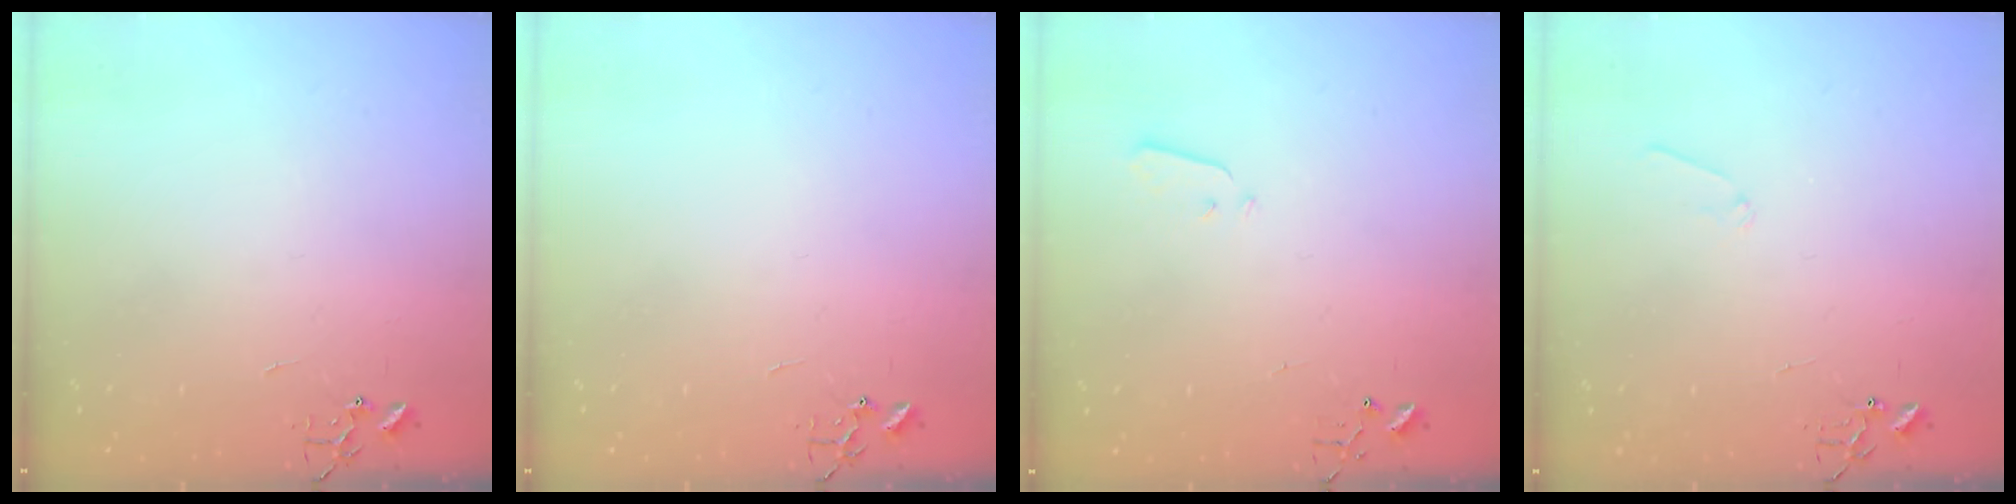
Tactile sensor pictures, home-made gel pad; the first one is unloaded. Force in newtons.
{"total": 0.0}
{"total": 2.2, "press": 2.1, "slide": 0.3}
{"total": 5.9, "press": 5.9, "slide": 0.4}